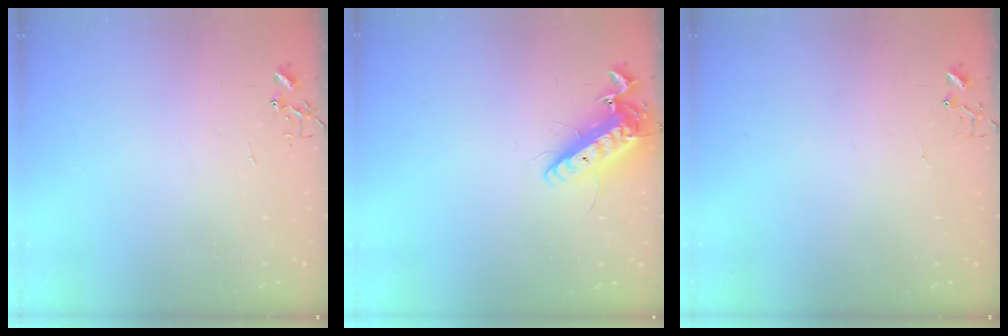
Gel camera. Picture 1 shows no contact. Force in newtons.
{"total": 14.1, "press": 13.9, "slide": 2.6}
{"total": 3.6, "press": 3.6, "slide": 0.4}